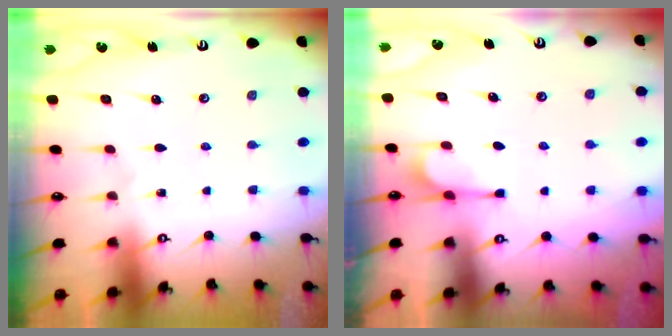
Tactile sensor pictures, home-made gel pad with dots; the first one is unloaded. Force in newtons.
{"total": 2.4, "press": 2.2, "slide": 1.0}